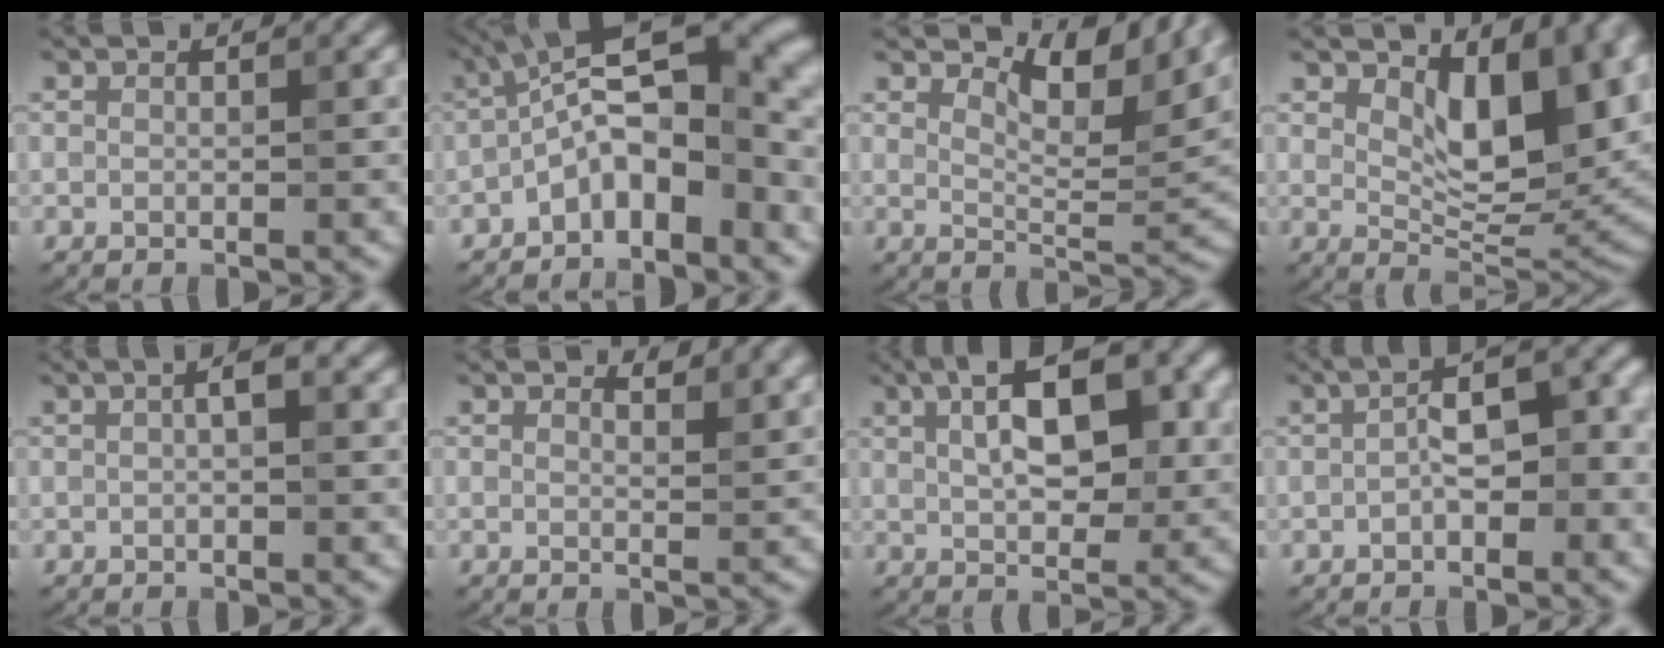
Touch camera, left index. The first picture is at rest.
{"total": 9.2, "force": [-3.1, 4.0, 7.7], "torque": [-0.118, 0.024, -0.063]}
{"total": 8.6, "force": [4.8, 3.6, 6.3], "torque": [-0.094, 0.002, 0.081]}
{"total": 10.1, "force": [3.5, 4.9, 8.1], "torque": [-0.119, -0.014, 0.060]}
{"total": 1.7, "force": [0.2, 0.3, 1.7], "torque": [-0.029, 0.006, 0.004]}
{"total": 2.6, "force": [2.2, 0.7, 1.2], "torque": [-0.012, -0.003, 0.032]}
{"total": 8.1, "force": [2.3, 3.6, 6.9], "torque": [-0.099, 0.015, 0.030]}
{"total": 6.2, "force": [-0.7, 2.5, 5.7], "torque": [-0.081, 0.018, -0.022]}